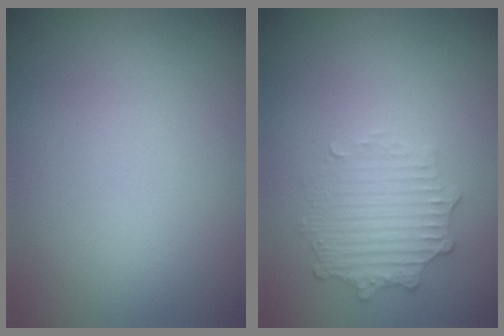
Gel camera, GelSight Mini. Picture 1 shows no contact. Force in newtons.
{"total": 2.5, "press": 2.3, "slide": 1.0}